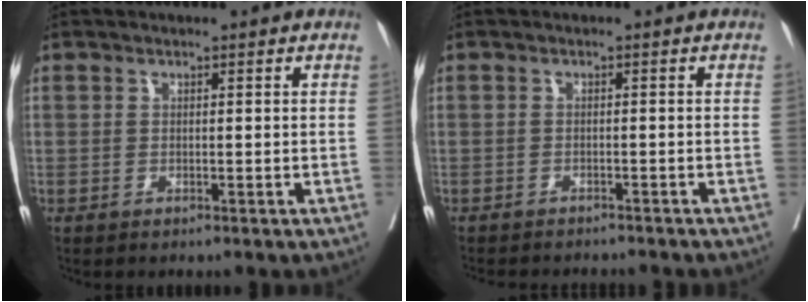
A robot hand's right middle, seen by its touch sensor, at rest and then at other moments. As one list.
[{"total": 7.5, "force": [-7.0, 1.3, 2.3], "torque": [-0.025, -0.008, -0.088]}]